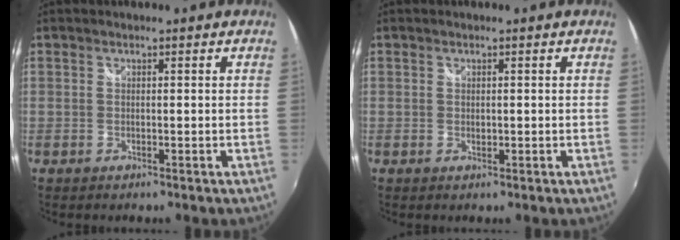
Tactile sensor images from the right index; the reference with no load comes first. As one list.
[{"total": 0.5, "force": [0.1, 0.4, 0.3], "torque": [-0.003, 0.000, 0.003]}]